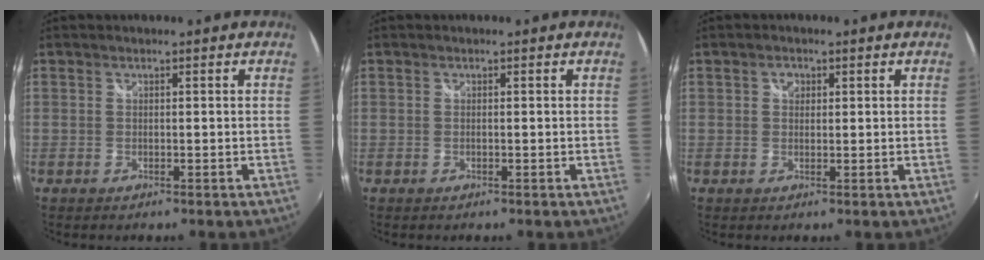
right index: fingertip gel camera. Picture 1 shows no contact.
{"total": 0.0}
{"total": 1.7, "force": [0.5, 1.4, 0.7], "torque": [-0.009, 0.006, 0.007]}